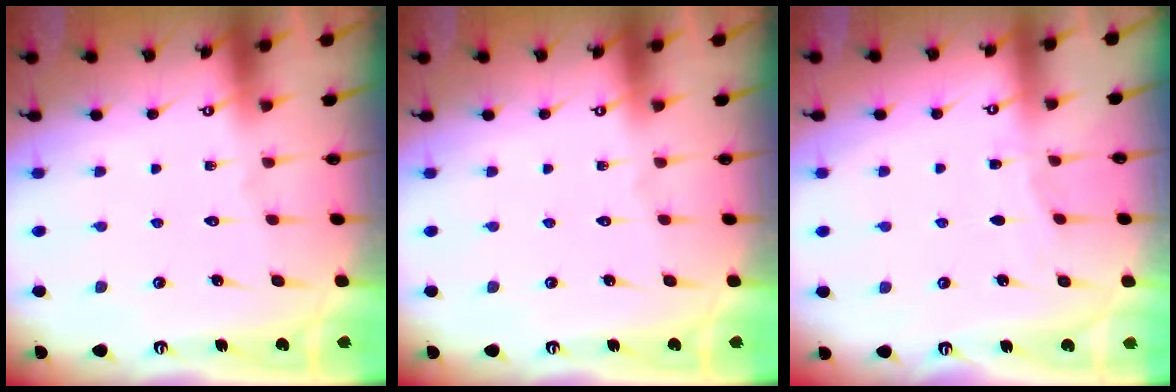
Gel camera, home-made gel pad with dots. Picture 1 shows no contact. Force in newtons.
{"total": 0.0}
{"total": 2.7, "press": 2.7, "slide": 0.4}